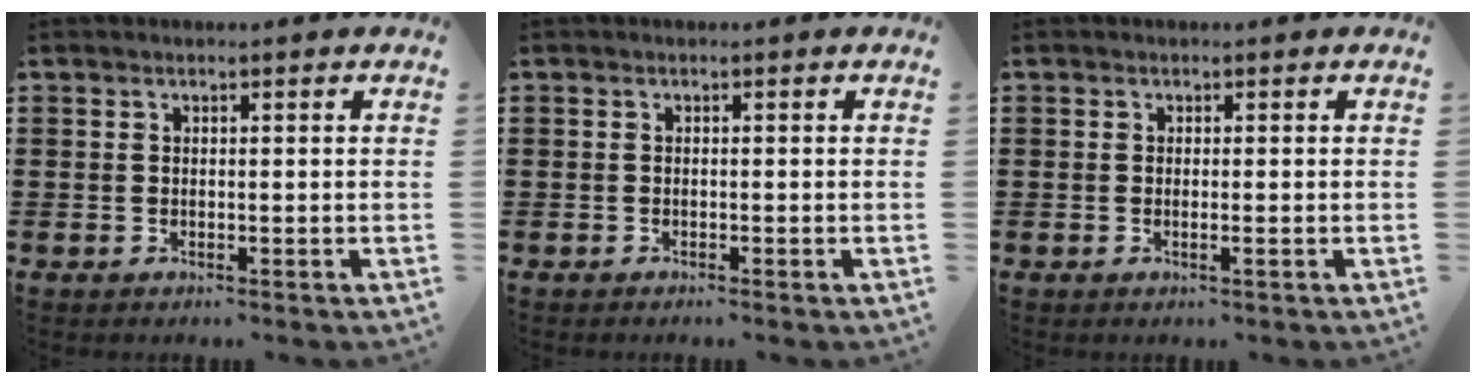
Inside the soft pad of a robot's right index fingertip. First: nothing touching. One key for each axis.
{"total": 0.6, "fx": -0.6, "fy": -0.2, "fz": 0.2, "tx": -0.004, "ty": -0.003, "tz": -0.011}
{"total": 0.7, "fx": -0.4, "fy": -0.1, "fz": 0.5, "tx": -0.007, "ty": -0.005, "tz": -0.006}